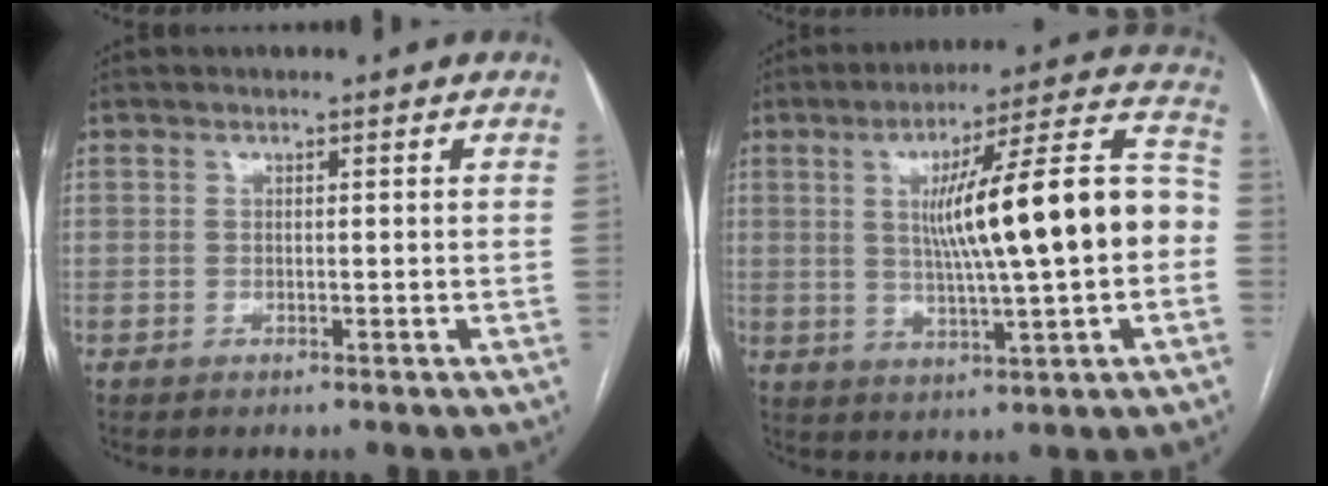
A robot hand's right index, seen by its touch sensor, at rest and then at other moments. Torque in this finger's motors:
{"motor_torque": [1.48, 0.66, 0.56, 0.21]}